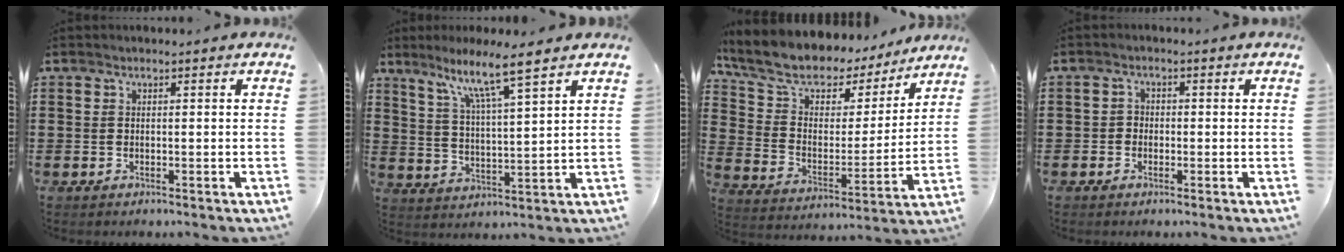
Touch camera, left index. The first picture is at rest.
{"total": 8.0, "force": [6.1, -0.2, 5.1], "torque": [-0.119, -0.029, 0.102]}
{"total": 8.6, "force": [7.0, 4.1, 2.7], "torque": [-0.091, -0.042, 0.123]}
{"total": 1.3, "force": [-0.6, 1.2, 0.2], "torque": [-0.009, 0.005, -0.014]}